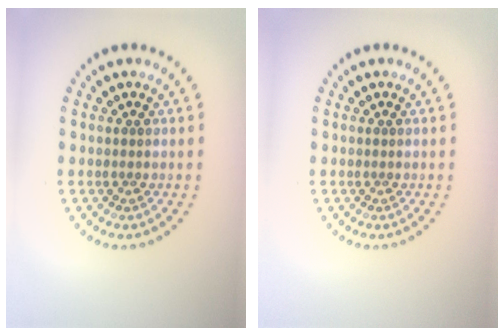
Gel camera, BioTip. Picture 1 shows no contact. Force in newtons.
{"total": 0.0}